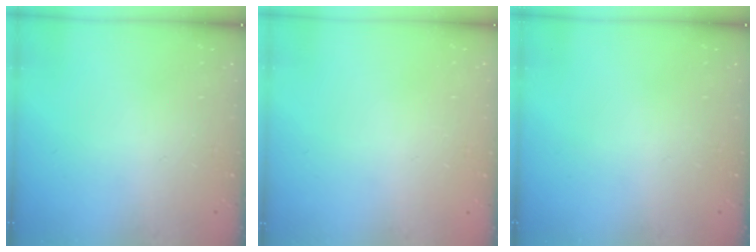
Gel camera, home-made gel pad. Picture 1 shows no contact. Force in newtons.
{"total": 0.0}
{"total": 0.0}